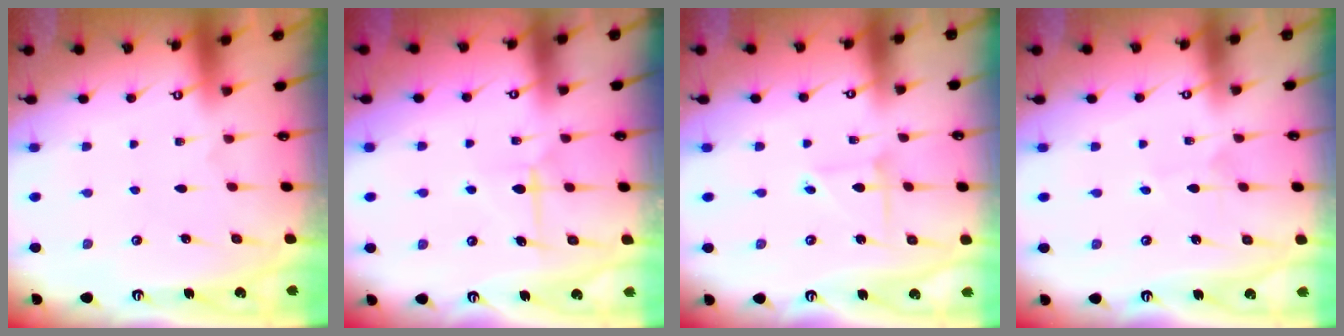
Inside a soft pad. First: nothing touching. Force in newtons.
{"total": 7.2, "press": 7.1, "slide": 0.3}
{"total": 2.4, "press": 2.4, "slide": 0.3}
{"total": 2.1, "press": 2.1, "slide": 0.1}